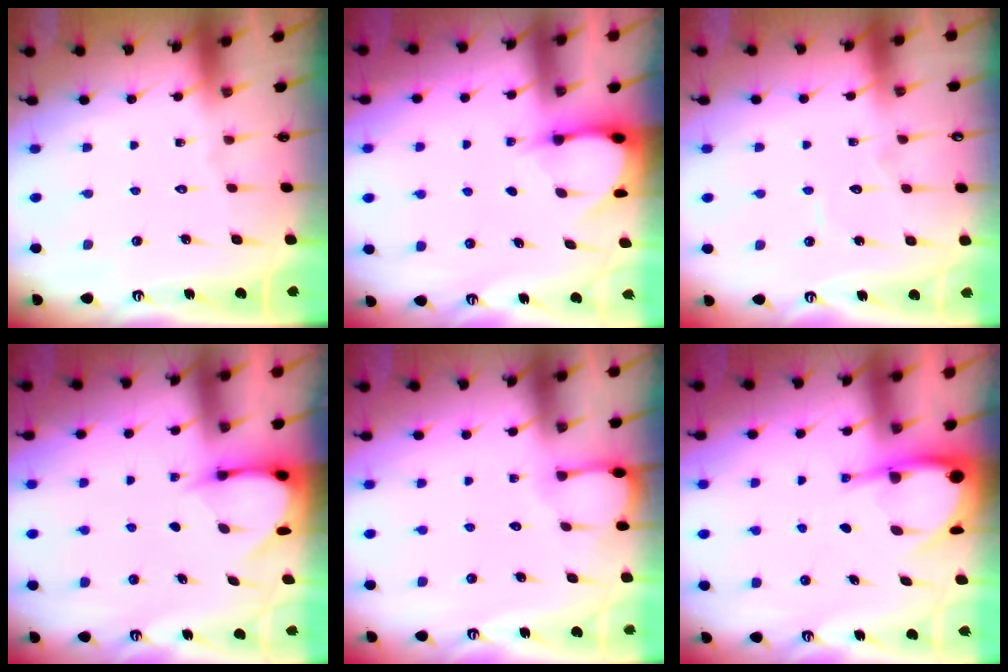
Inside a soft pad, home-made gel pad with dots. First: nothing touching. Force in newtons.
{"total": 3.1, "press": 3.1, "slide": 0.3}
{"total": 4.1, "press": 4.1, "slide": 0.4}
{"total": 3.7, "press": 3.7, "slide": 0.3}
{"total": 2.0, "press": 2.0, "slide": 0.3}
{"total": 7.3, "press": 7.3, "slide": 0.9}